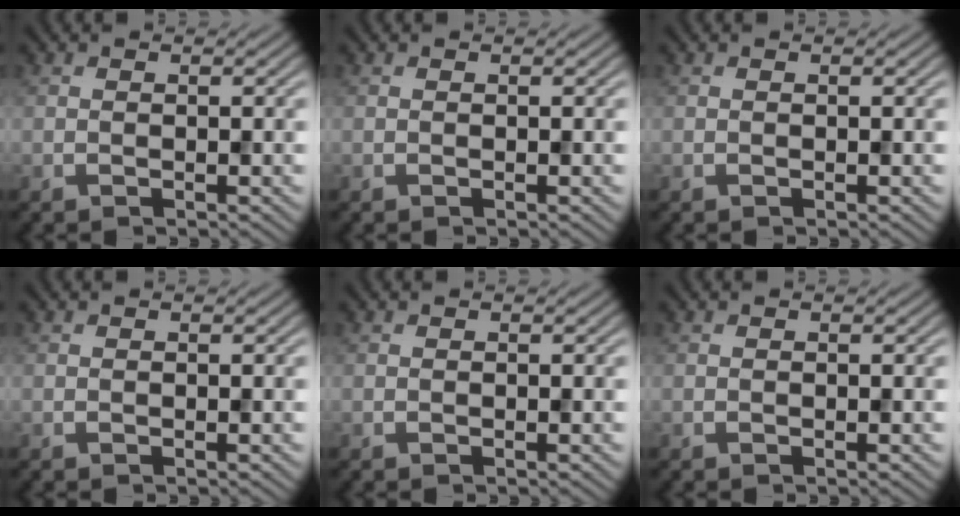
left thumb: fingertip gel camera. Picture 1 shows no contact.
{"total": 0.0}
{"total": 0.0}
{"total": 0.0}
{"total": 0.0}
{"total": 0.0}